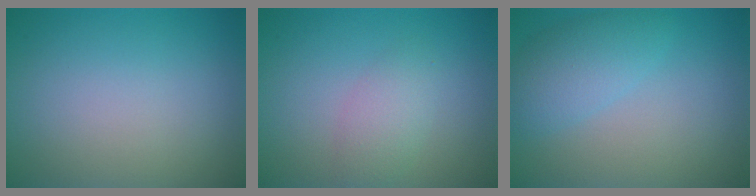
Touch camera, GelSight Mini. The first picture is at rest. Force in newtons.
{"total": 2.3, "press": 2.3, "slide": 0.1}
{"total": 3.4, "press": 3.4, "slide": 0.2}